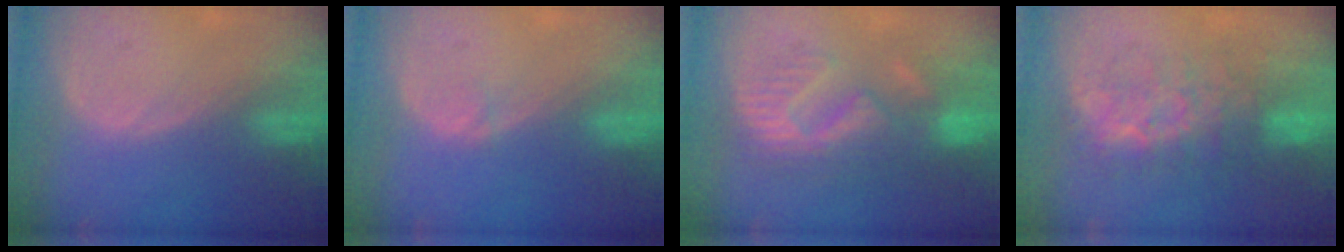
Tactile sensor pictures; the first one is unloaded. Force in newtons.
{"total": 0.5, "press": 0.5, "slide": 0.1}
{"total": 8.8, "press": 8.7, "slide": 1.4}
{"total": 8.1, "press": 7.8, "slide": 1.9}